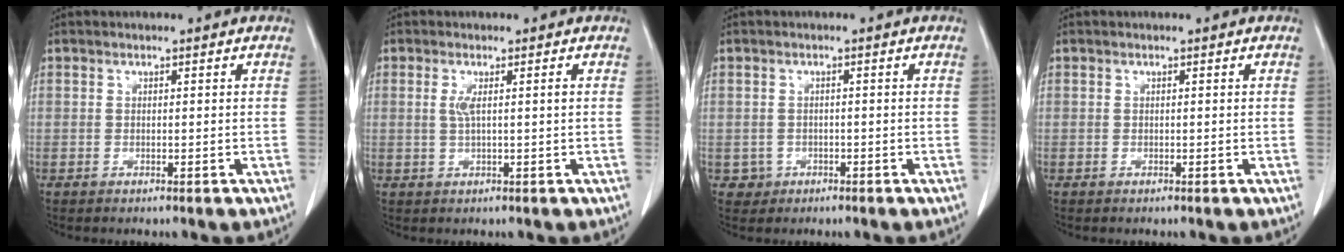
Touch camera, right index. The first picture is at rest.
{"total": 2.3, "force": [0.3, -0.1, 2.3], "torque": [-0.048, 0.003, 0.007]}
{"total": 2.0, "force": [-0.8, 1.8, 0.0], "torque": [0.004, 0.009, -0.011]}
{"total": 0.0}